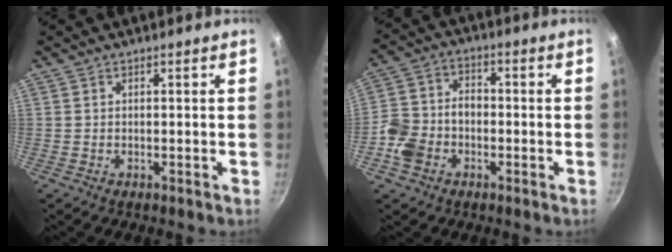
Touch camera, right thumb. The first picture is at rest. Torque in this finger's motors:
{"motor_torque": [1.17, 1.09, 0.91, 0.01, 0.11]}